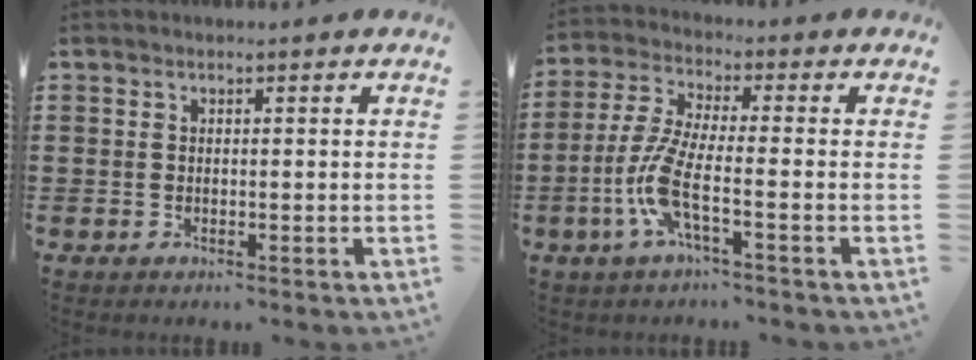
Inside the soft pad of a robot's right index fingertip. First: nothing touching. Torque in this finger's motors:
{"motor_torque": [1.47, 0.67, 0.40, 0.21]}